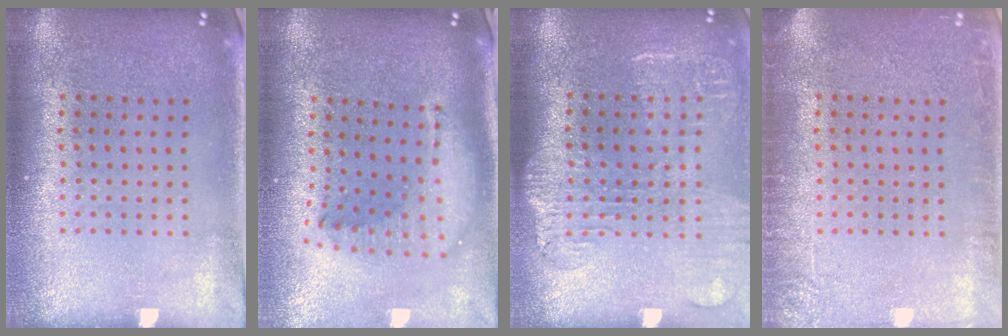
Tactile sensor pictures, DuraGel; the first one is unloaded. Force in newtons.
{"total": 1.8, "press": 1.5, "slide": 1.0}
{"total": 1.8, "press": 1.5, "slide": 0.9}
{"total": 2.1, "press": 2.1, "slide": 0.3}